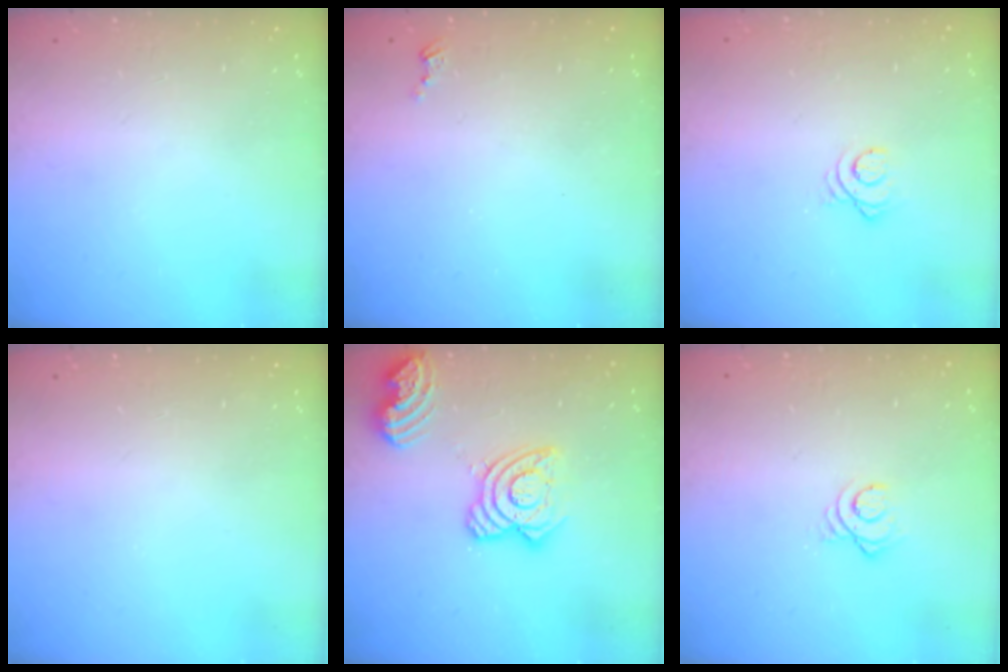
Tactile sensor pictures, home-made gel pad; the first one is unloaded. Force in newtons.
{"total": 2.5, "press": 2.5, "slide": 0.3}
{"total": 2.9, "press": 2.9, "slide": 0.4}
{"total": 0.0}
{"total": 17.6, "press": 17.6, "slide": 1.4}
{"total": 3.4, "press": 3.3, "slide": 0.4}